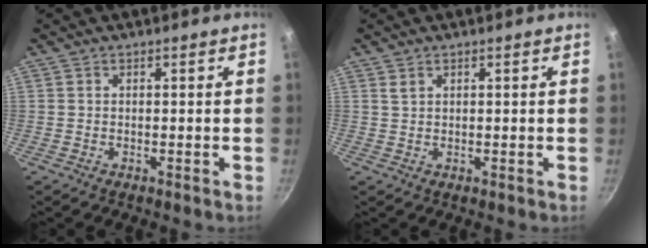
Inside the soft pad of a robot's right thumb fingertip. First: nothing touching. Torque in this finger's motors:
{"motor_torque": [-0.68, 0.40, 0.80, -0.03, 0.23]}